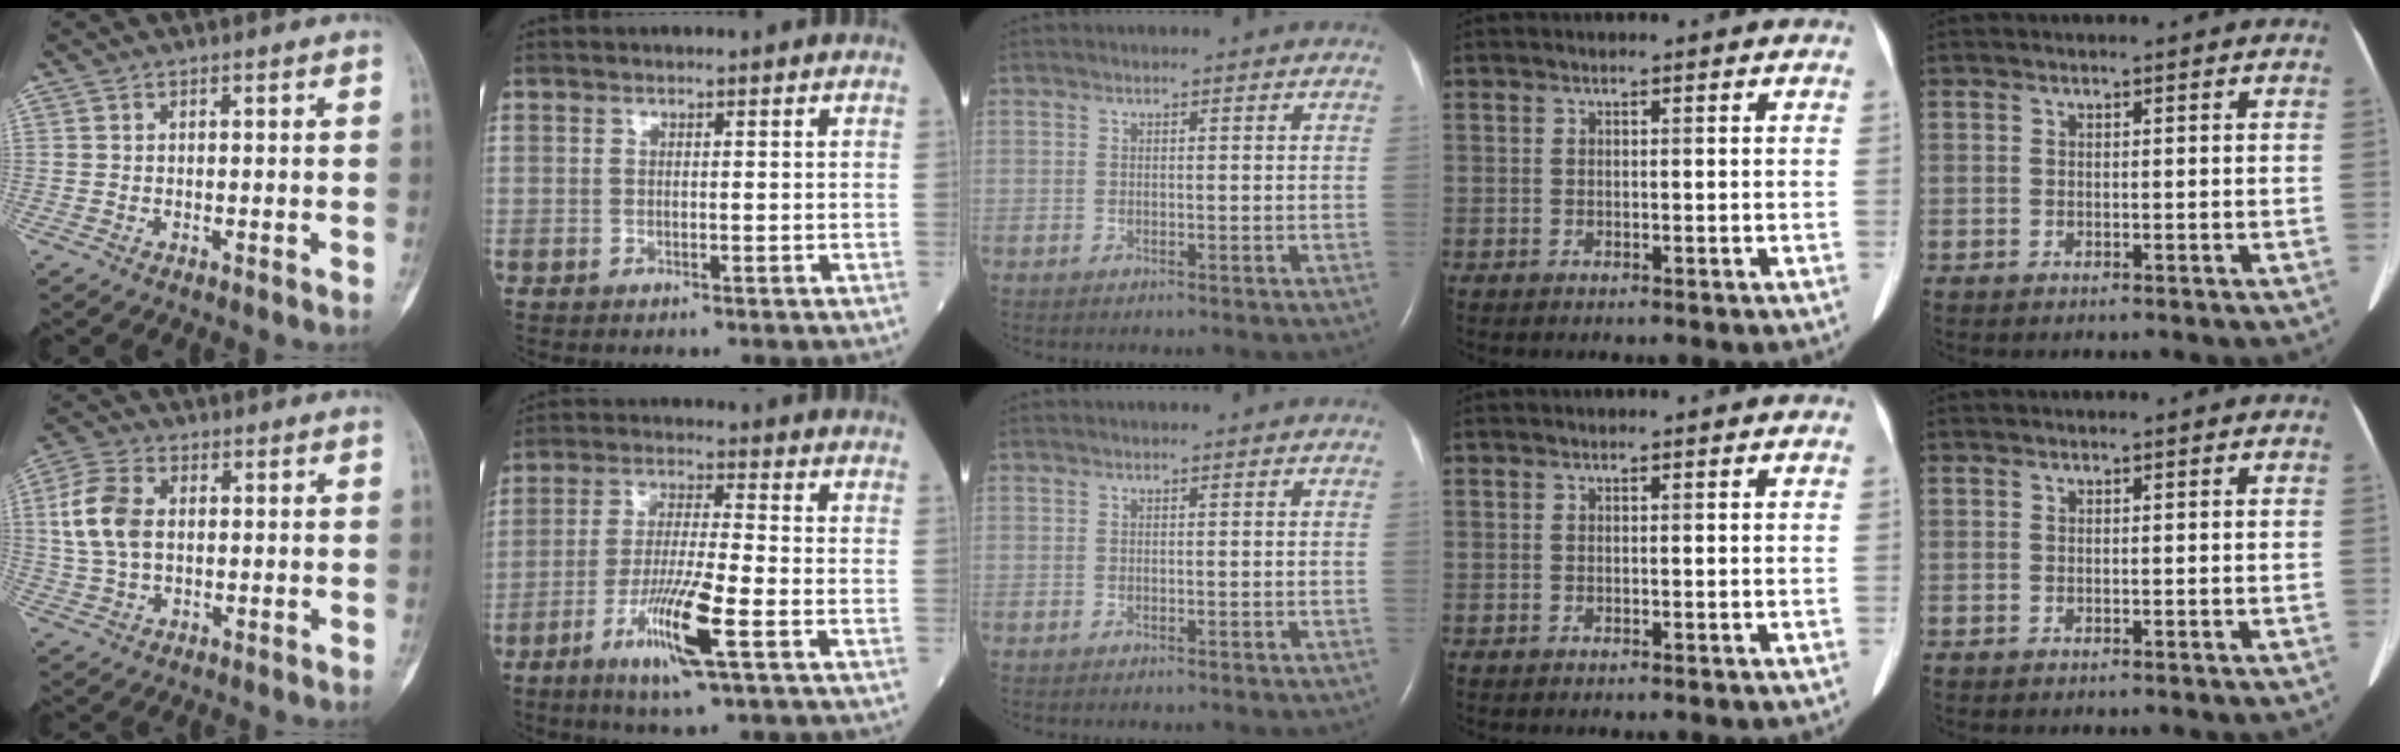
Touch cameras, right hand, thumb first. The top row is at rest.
{"thumb": {"total": 9.4, "force": [0.9, 6.2, 7.1], "torque": [-0.148, 0.010, 0.018]}, "index": {"total": 10.7, "force": [-4.8, 0.2, 9.6], "torque": [-0.186, -0.017, -0.090]}}